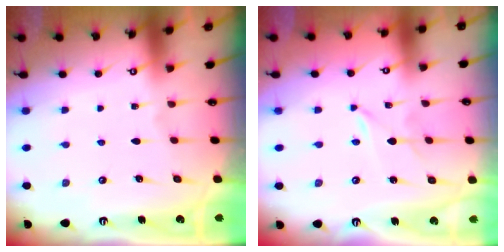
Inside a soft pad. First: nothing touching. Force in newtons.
{"total": 0.9, "press": 0.8, "slide": 0.1}